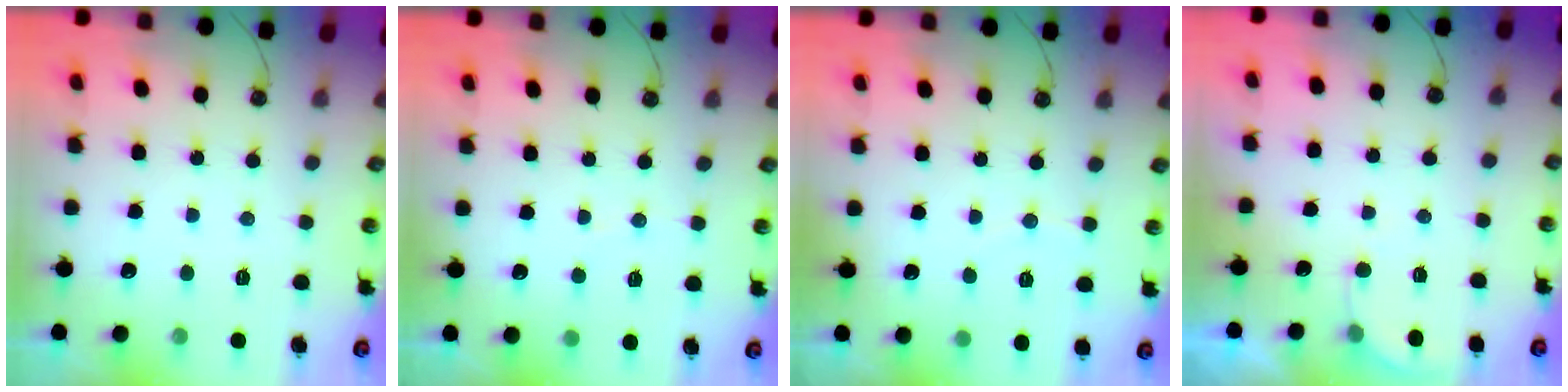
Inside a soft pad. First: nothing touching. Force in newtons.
{"total": 3.7, "press": 3.6, "slide": 0.2}
{"total": 2.4, "press": 2.4, "slide": 0.2}
{"total": 2.9, "press": 2.9, "slide": 0.3}